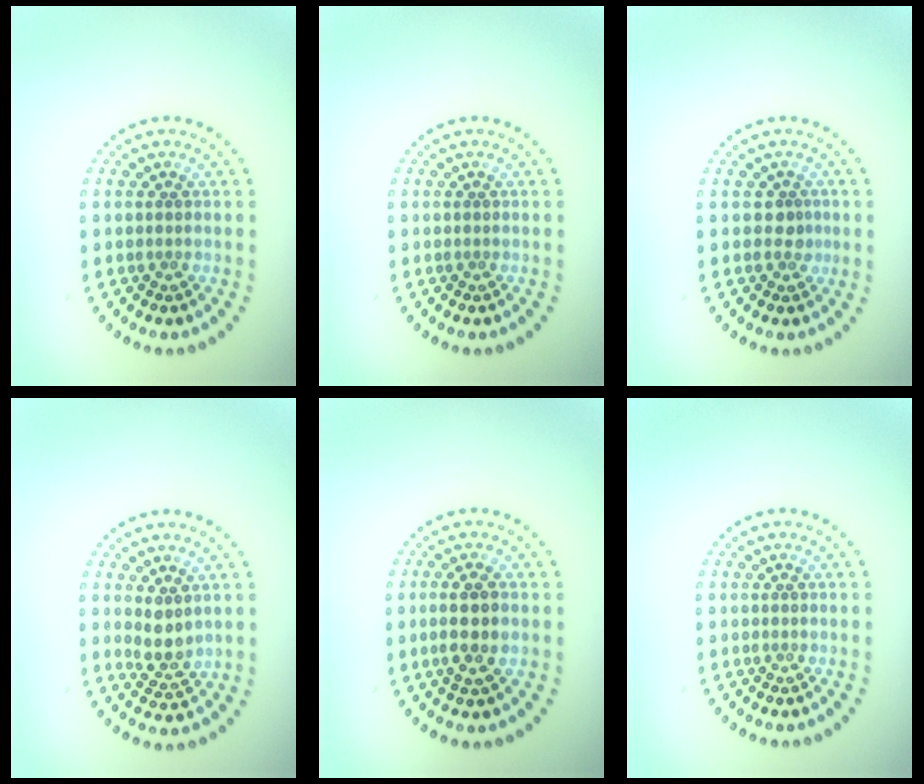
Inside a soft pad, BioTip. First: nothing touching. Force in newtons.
{"total": 0.0}
{"total": 1.4, "press": 1.0, "slide": 1.0}
{"total": 2.3, "press": 2.1, "slide": 1.0}
{"total": 2.7, "press": 2.6, "slide": 1.0}
{"total": 0.0}